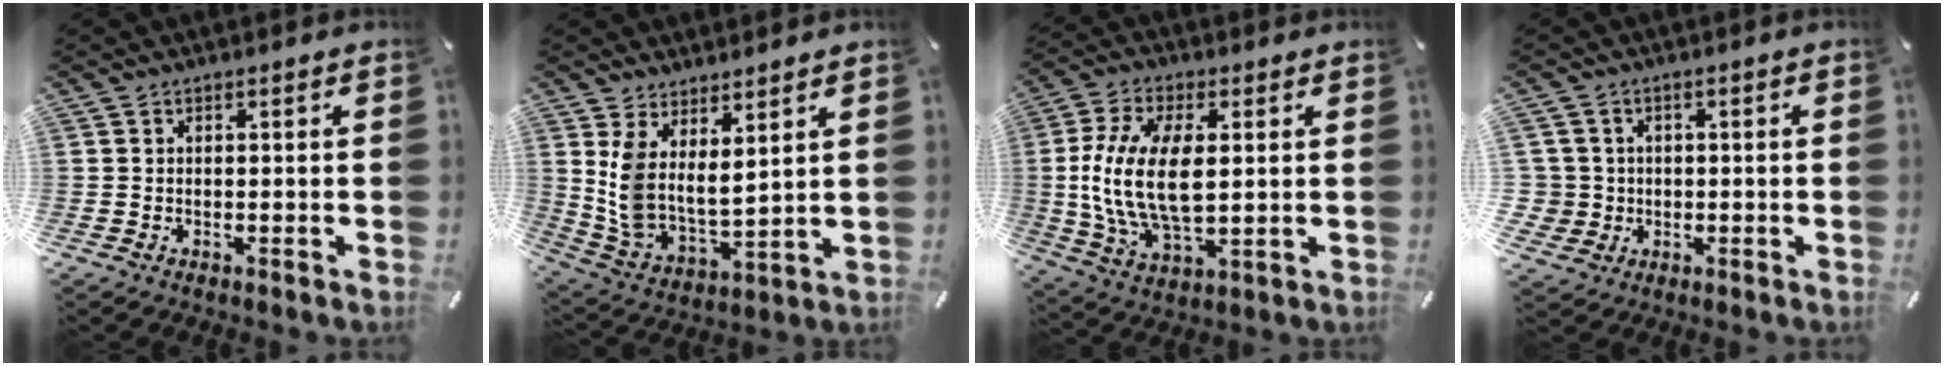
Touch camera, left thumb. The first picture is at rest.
{"total": 7.6, "force": [5.5, 3.6, 3.8], "torque": [-0.107, -0.044, 0.105]}
{"total": 15.6, "force": [1.6, 8.2, 13.2], "torque": [-0.296, -0.009, 0.029]}
{"total": 5.4, "force": [-0.1, 5.3, 0.7], "torque": [-0.027, 0.008, 0.000]}